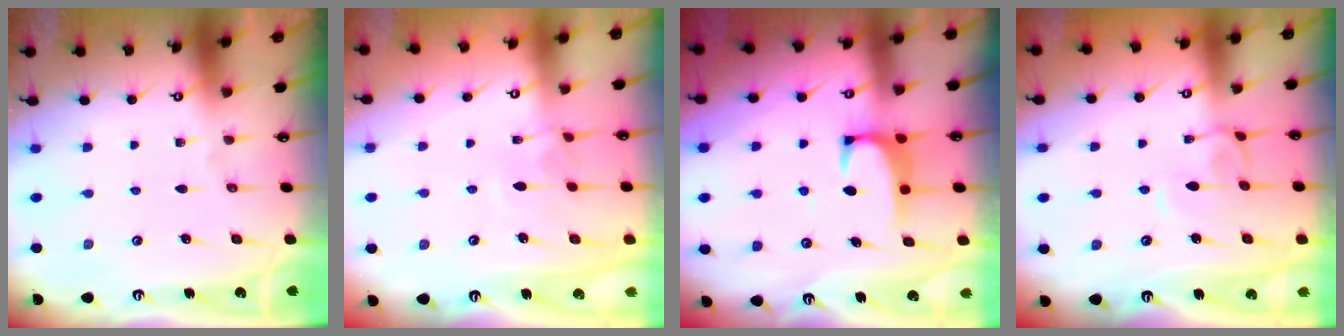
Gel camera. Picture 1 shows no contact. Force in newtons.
{"total": 3.0, "press": 3.0, "slide": 0.4}
{"total": 1.9, "press": 1.9, "slide": 0.3}
{"total": 2.5, "press": 2.5, "slide": 0.5}